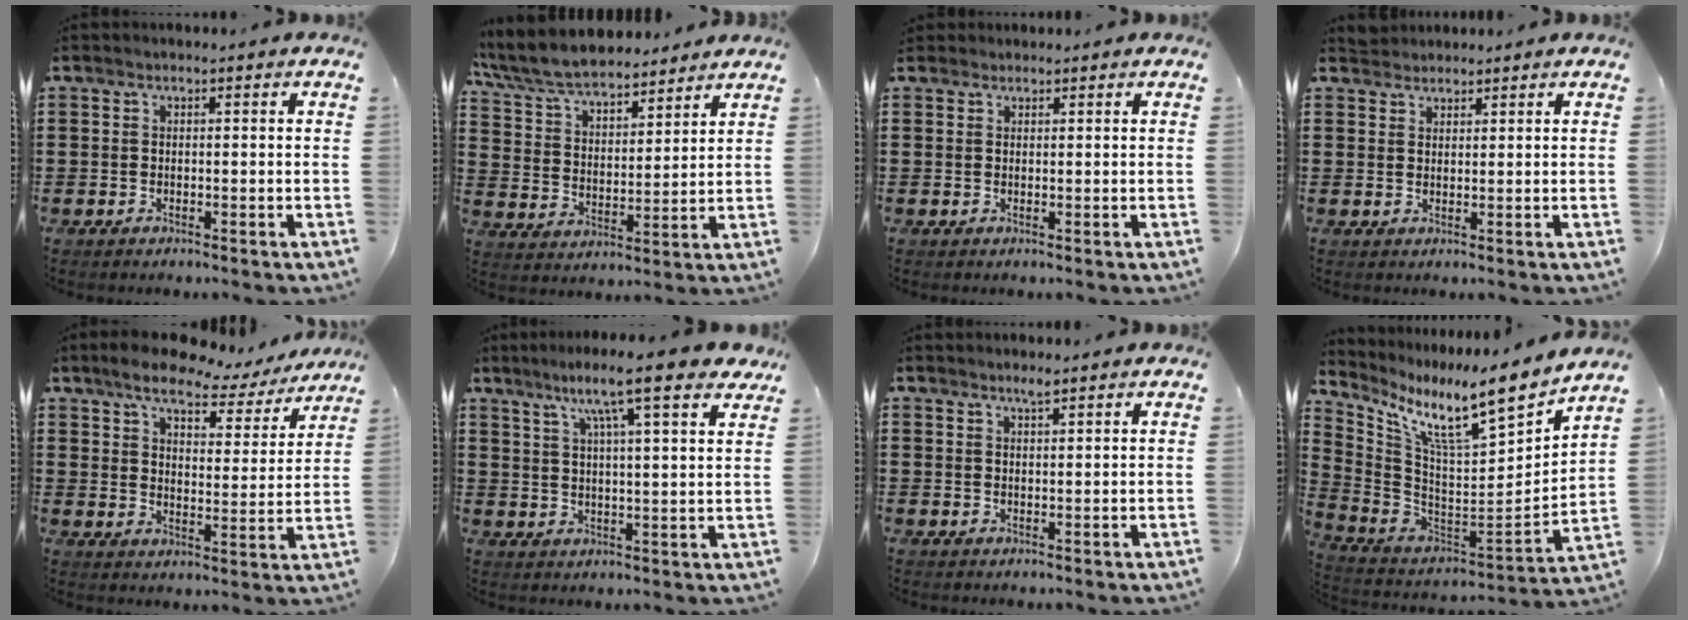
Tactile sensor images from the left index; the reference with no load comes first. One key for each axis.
{"total": 8.1, "fx": 7.5, "fy": 1.5, "fz": 2.7, "tx": -0.085, "ty": -0.035, "tz": 0.135}
{"total": 1.2, "fx": 1.0, "fy": 0.5, "fz": 0.0, "tx": -0.004, "ty": 0.003, "tz": 0.021}
{"total": 1.9, "fx": 1.8, "fy": 0.6, "fz": -0.3, "tx": 0.000, "ty": 0.003, "tz": 0.037}
{"total": 7.3, "fx": 6.3, "fy": 2.0, "fz": 3.0, "tx": -0.073, "ty": -0.032, "tz": 0.104}
{"total": 9.6, "fx": 6.9, "fy": 0.8, "fz": 6.6, "tx": -0.127, "ty": -0.023, "tz": 0.110}
{"total": 1.6, "fx": 1.4, "fy": 0.1, "fz": 0.7, "tx": -0.017, "ty": 0.000, "tz": 0.026}
{"total": 11.8, "fx": 8.1, "fy": 1.5, "fz": 8.4, "tx": -0.169, "ty": -0.067, "tz": 0.126}